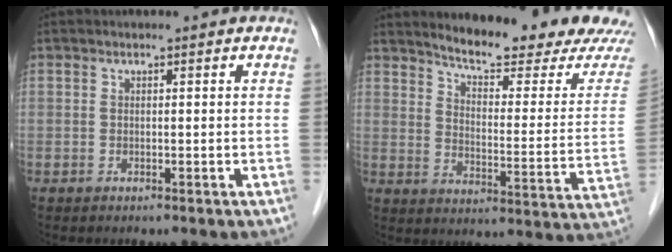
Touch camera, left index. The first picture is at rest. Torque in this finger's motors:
{"motor_torque": [0.05, -0.34, 0.35, 0.06]}